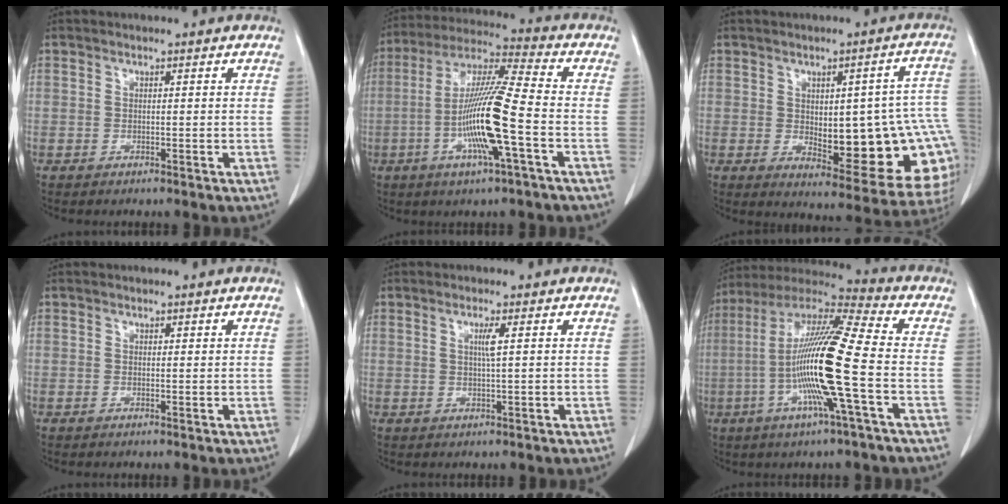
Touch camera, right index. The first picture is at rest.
{"total": 14.5, "force": [-3.8, 0.1, 14.0], "torque": [-0.279, -0.004, -0.076]}
{"total": 19.6, "force": [-1.8, 6.9, 18.3], "torque": [-0.157, 0.028, 0.008]}
{"total": 0.0}
{"total": 2.0, "force": [0.5, -0.4, 1.9], "torque": [-0.038, -0.002, 0.010]}
{"total": 17.7, "force": [-3.6, -0.3, 17.3], "torque": [-0.344, -0.004, -0.080]}